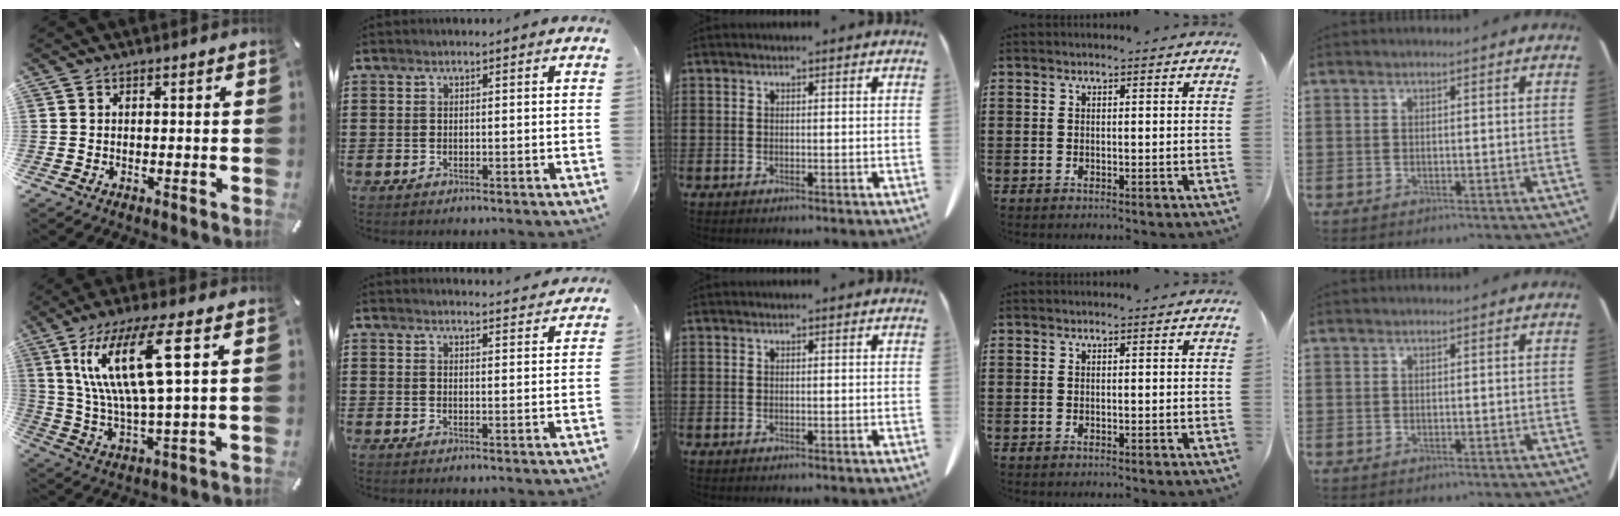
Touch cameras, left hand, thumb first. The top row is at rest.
{"thumb": {"total": 16.8, "force": [6.0, 4.0, 15.2], "torque": [-0.328, -0.005, 0.090]}, "index": {"total": 2.9, "force": [2.9, -0.1, 0.3], "torque": [-0.014, -0.012, 0.054]}}